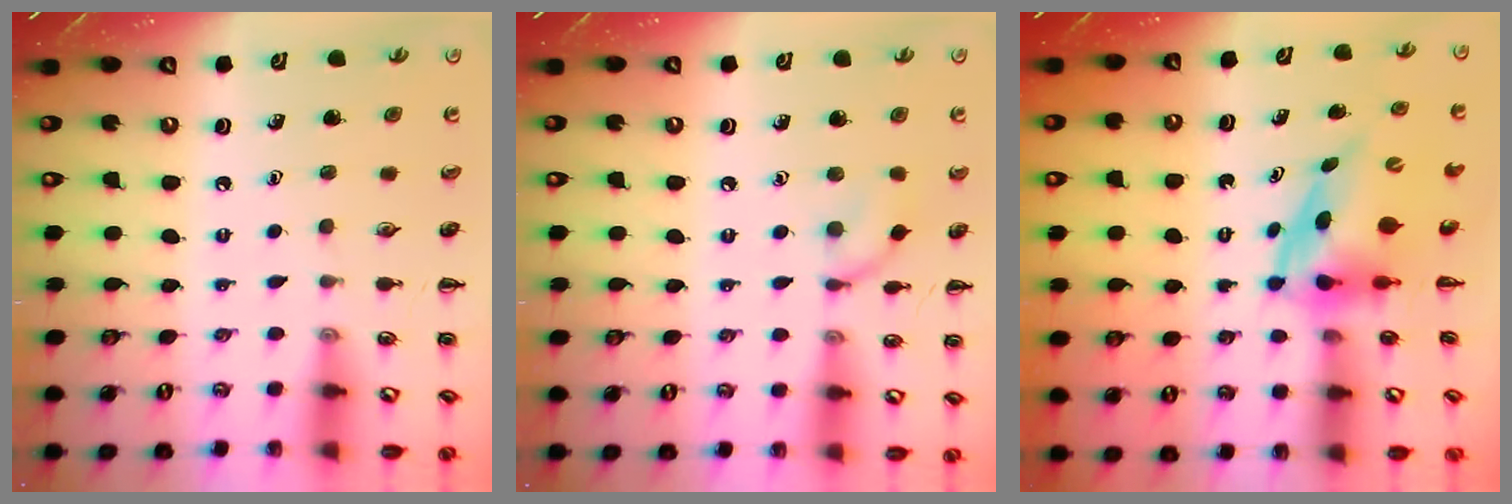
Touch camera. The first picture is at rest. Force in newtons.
{"total": 6.7, "press": 6.7, "slide": 0.7}
{"total": 3.8, "press": 3.8, "slide": 0.7}